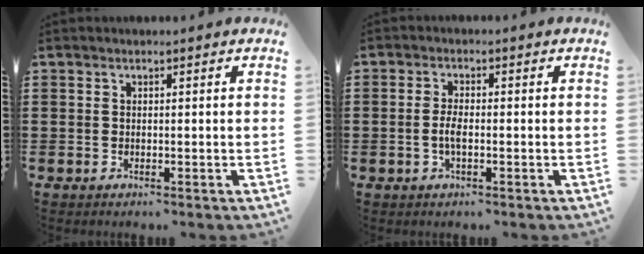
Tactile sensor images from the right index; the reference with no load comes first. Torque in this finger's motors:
{"motor_torque": [0.50, 1.65, 0.03, 0.01]}